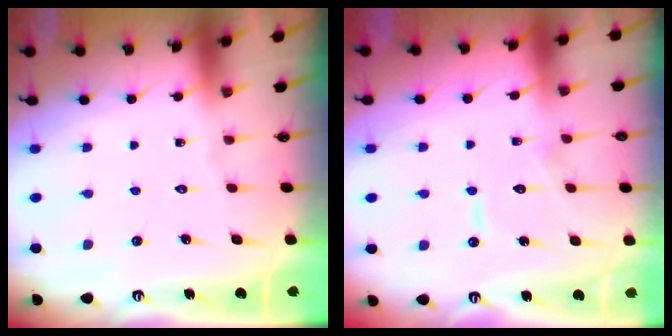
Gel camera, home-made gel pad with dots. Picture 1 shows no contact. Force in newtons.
{"total": 7.7, "press": 7.7, "slide": 0.7}